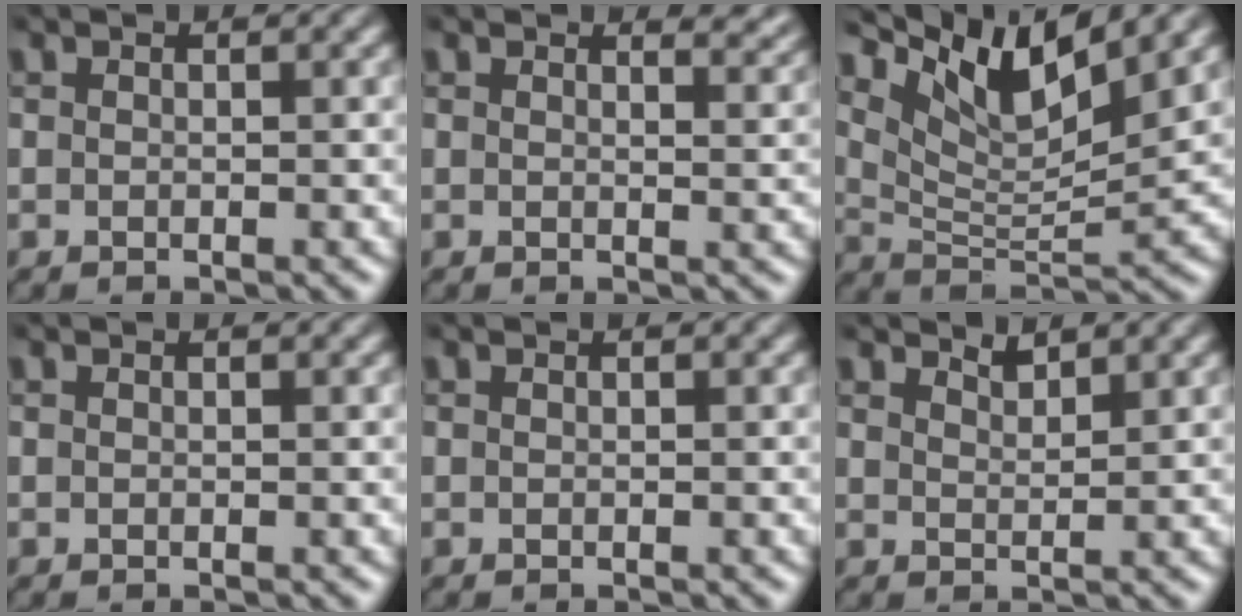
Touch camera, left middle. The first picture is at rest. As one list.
[{"total": 2.4, "force": [2.2, 0.6, 0.8], "torque": [-0.009, -0.006, 0.026]}, {"total": 8.6, "force": [5.7, 2.6, 6.0], "torque": [-0.109, 0.000, 0.107]}, {"total": 0.0}, {"total": 0.0}, {"total": 1.5, "force": [1.4, 0.2, 0.3], "torque": [-0.008, -0.002, 0.024]}]